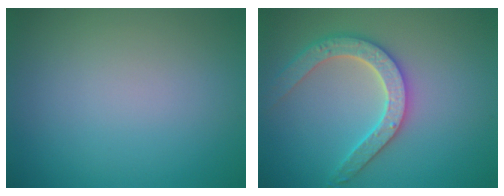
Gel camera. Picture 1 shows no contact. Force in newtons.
{"total": 4.0, "press": 3.9, "slide": 0.9}